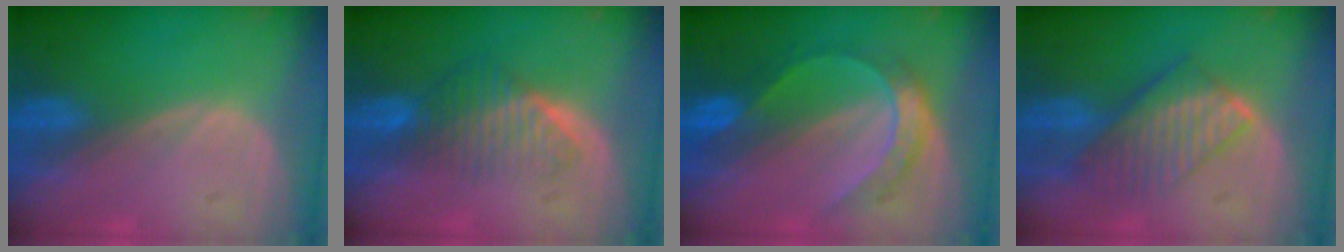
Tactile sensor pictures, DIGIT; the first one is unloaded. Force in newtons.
{"total": 6.6, "press": 5.6, "slide": 3.5}
{"total": 6.1, "press": 6.1, "slide": 0.3}
{"total": 7.6, "press": 6.9, "slide": 3.2}